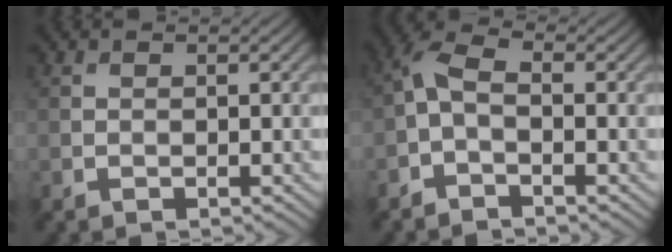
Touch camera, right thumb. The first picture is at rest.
{"total": 3.9, "force": [-1.1, 1.9, 3.2], "torque": [-0.081, 0.010, -0.033]}